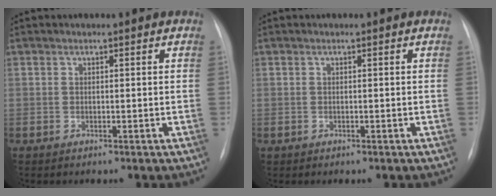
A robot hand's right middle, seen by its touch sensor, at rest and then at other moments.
{"total": 0.0}